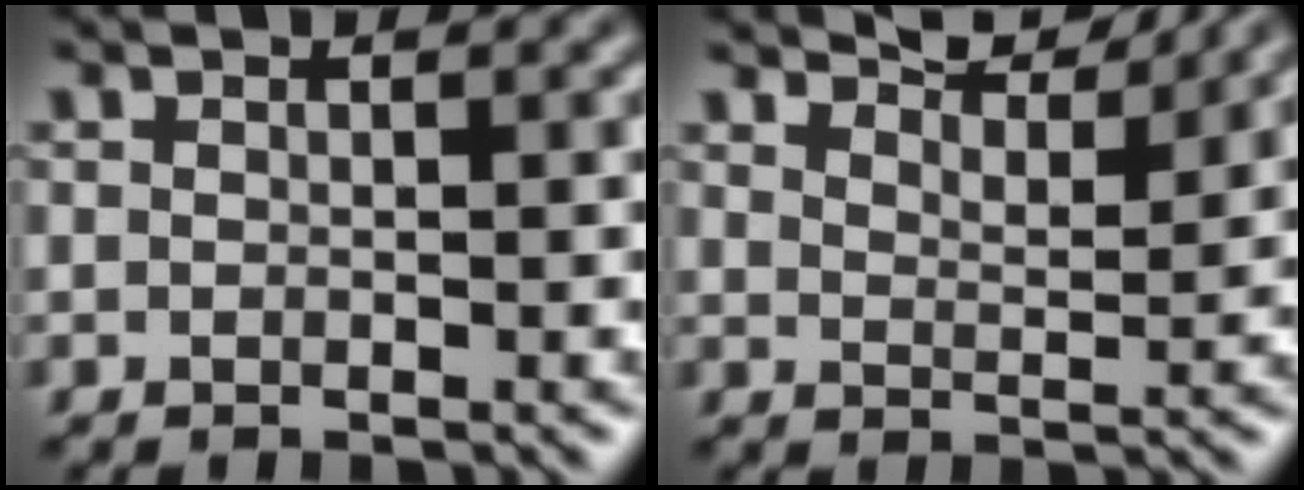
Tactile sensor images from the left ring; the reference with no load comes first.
{"total": 5.1, "force": [4.8, 0.6, 1.6], "torque": [-0.032, 0.005, 0.065]}